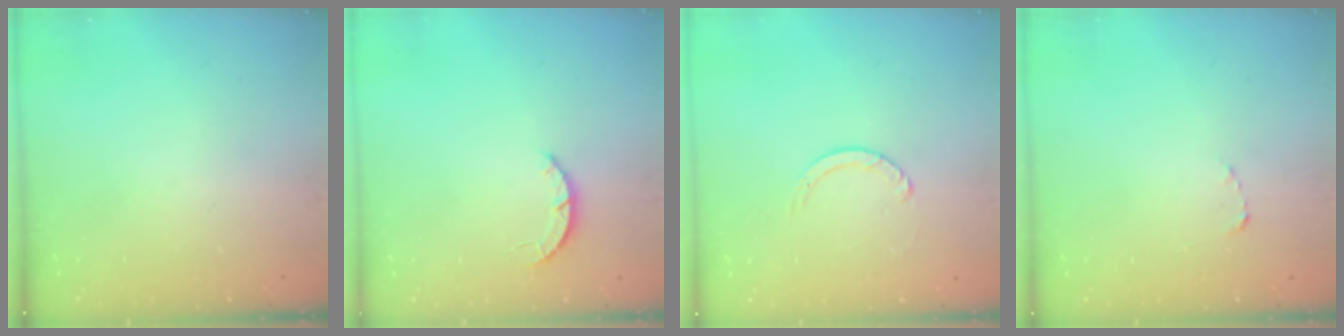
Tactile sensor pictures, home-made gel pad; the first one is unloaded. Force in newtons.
{"total": 2.2, "press": 2.2, "slide": 0.3}
{"total": 1.3, "press": 1.2, "slide": 0.2}
{"total": 1.8, "press": 1.7, "slide": 0.3}